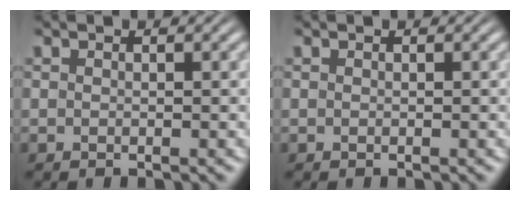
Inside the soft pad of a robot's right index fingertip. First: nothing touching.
{"total": 0.0}